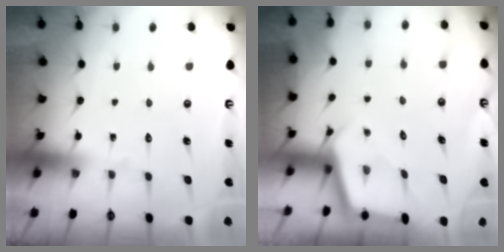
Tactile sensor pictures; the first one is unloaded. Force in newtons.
{"total": 2.3, "press": 2.3, "slide": 0.2}